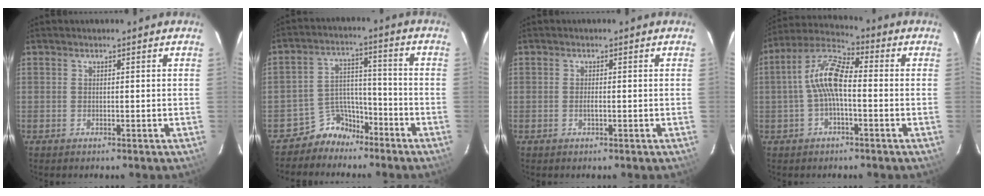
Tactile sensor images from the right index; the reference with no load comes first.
{"total": 6.8, "force": [-5.5, 4.0, 0.4], "torque": [-0.009, 0.034, -0.096]}
{"total": 0.9, "force": [-0.3, 0.2, 0.8], "torque": [-0.015, -0.001, -0.005]}
{"total": 9.1, "force": [-0.9, 3.4, 8.4], "torque": [-0.180, 0.024, -0.022]}